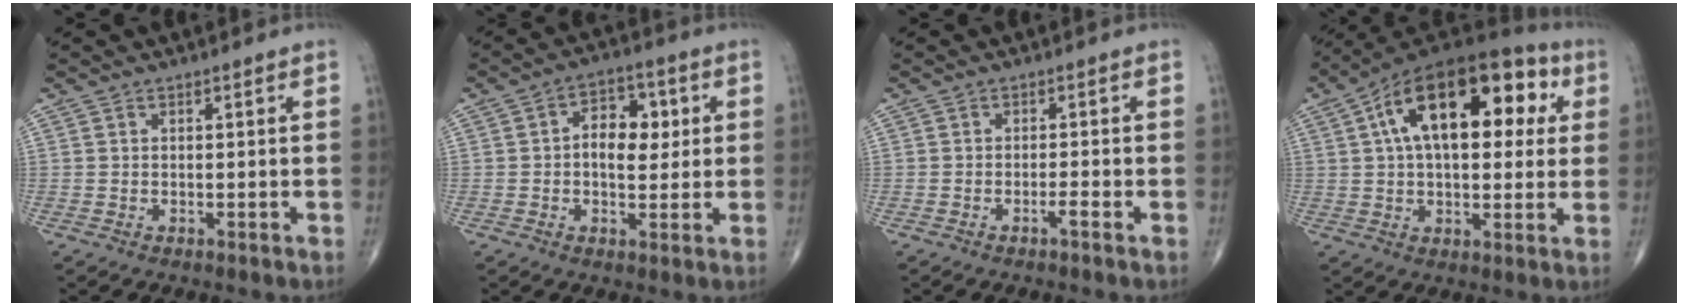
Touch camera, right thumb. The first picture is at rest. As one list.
[{"total": 8.5, "force": [1.1, 5.4, 6.5], "torque": [-0.068, 0.010, 0.011]}, {"total": 1.5, "force": [-0.9, 0.0, 1.1], "torque": [-0.023, 0.004, -0.019]}, {"total": 23.4, "force": [6.5, 12.3, 18.8], "torque": [-0.277, 0.030, 0.093]}]